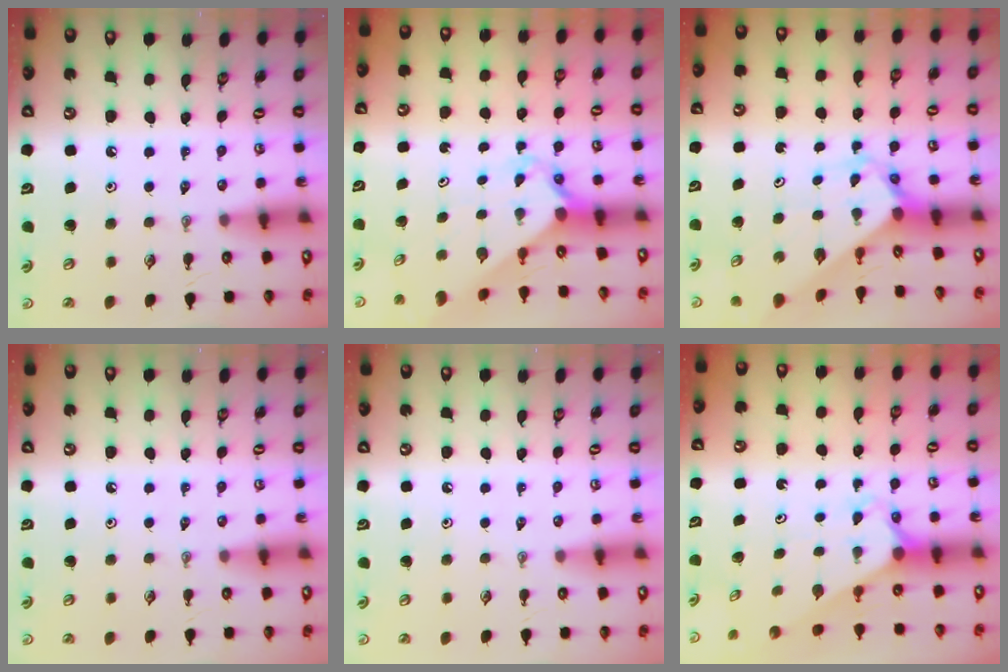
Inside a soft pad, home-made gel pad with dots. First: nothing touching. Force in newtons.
{"total": 2.3, "press": 2.3, "slide": 0.1}
{"total": 2.6, "press": 2.6, "slide": 0.2}
{"total": 0.0}
{"total": 0.0}
{"total": 2.2, "press": 2.2, "slide": 0.2}